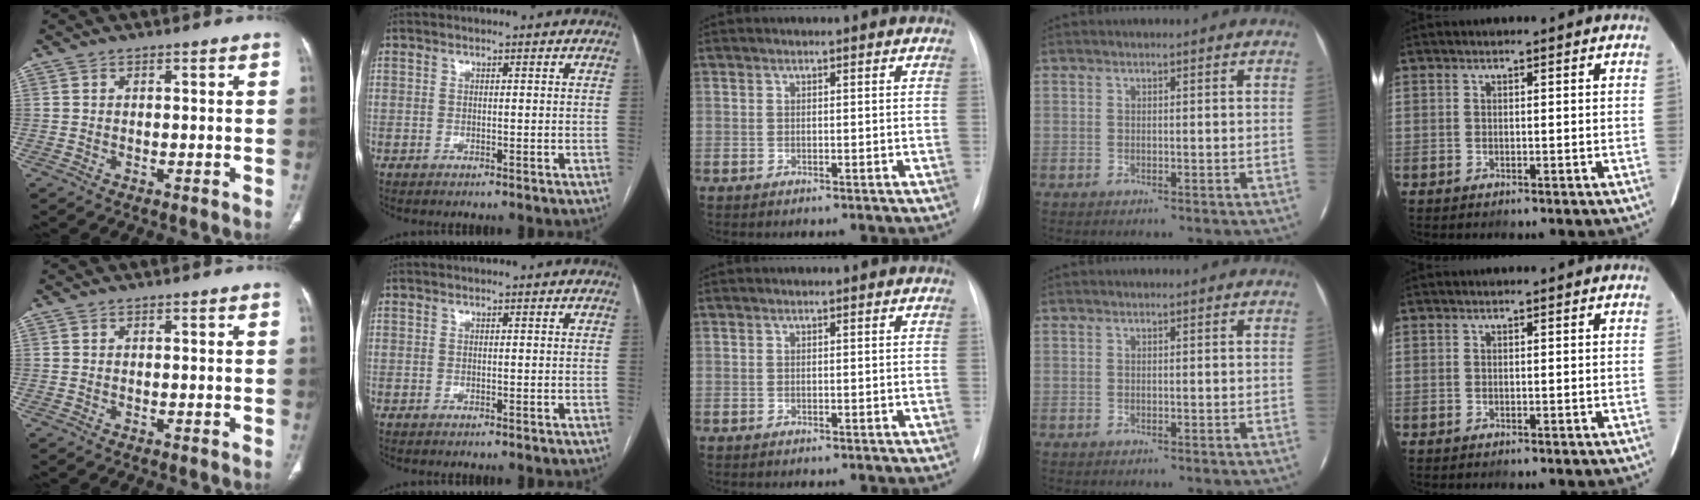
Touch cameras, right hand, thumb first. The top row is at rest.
{}